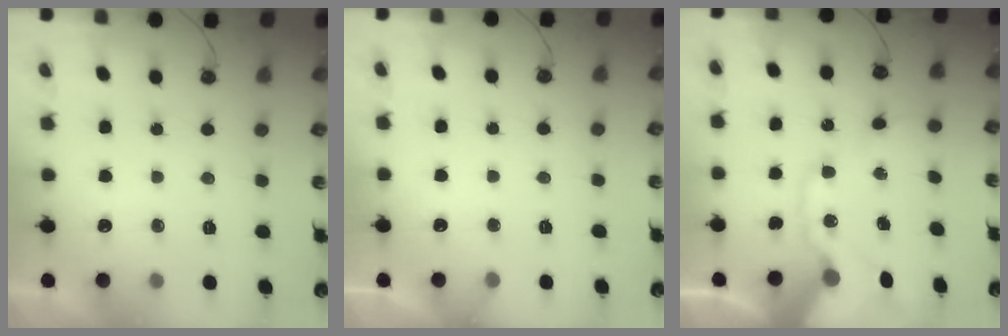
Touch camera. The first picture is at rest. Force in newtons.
{"total": 5.0, "press": 5.0, "slide": 0.3}
{"total": 17.7, "press": 17.5, "slide": 2.6}